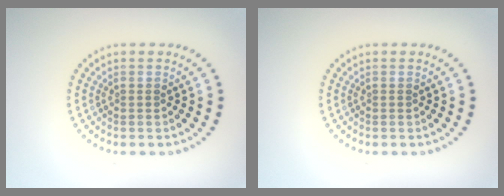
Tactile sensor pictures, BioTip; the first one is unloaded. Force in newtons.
{"total": 0.0}